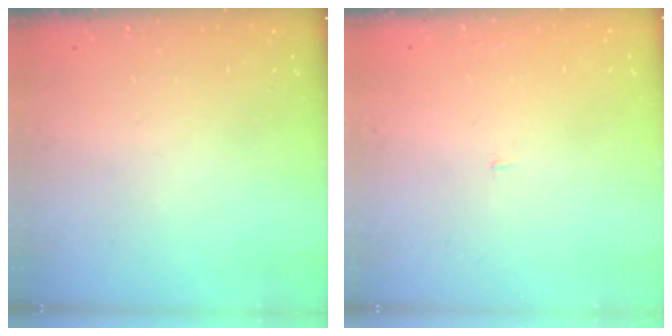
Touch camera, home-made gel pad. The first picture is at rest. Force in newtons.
{"total": 1.2, "press": 1.2, "slide": 0.1}